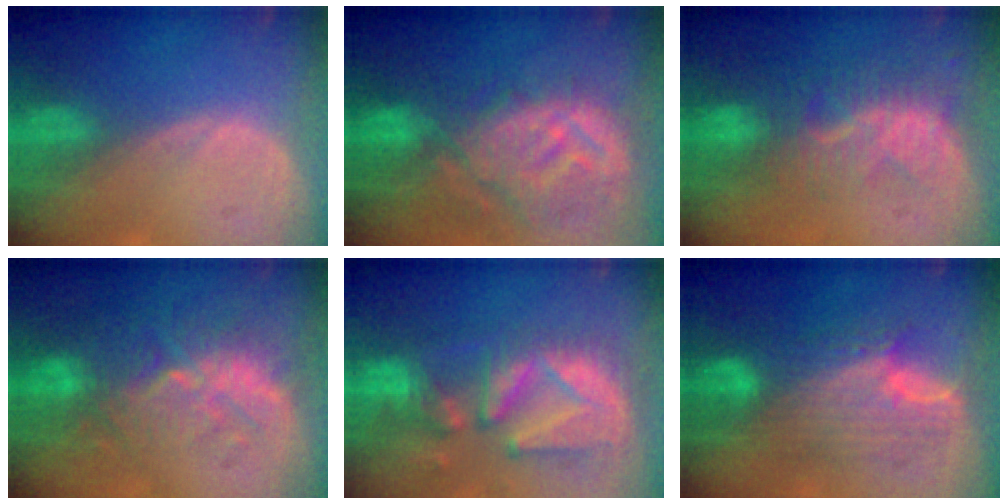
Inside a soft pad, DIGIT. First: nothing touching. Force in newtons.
{"total": 12.6, "press": 11.2, "slide": 5.8}
{"total": 8.6, "press": 7.7, "slide": 3.6}
{"total": 10.5, "press": 9.6, "slide": 4.1}
{"total": 12.6, "press": 11.1, "slide": 6.0}
{"total": 9.1, "press": 9.0, "slide": 0.5}